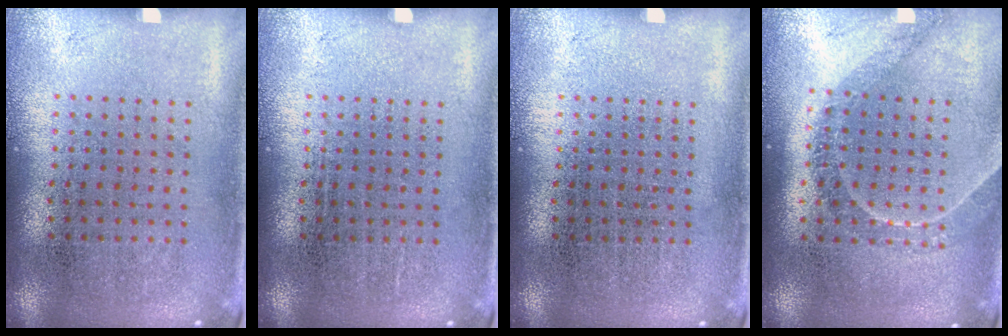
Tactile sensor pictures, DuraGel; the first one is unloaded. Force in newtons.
{"total": 0.0}
{"total": 0.0}
{"total": 1.3, "press": 1.1, "slide": 0.7}